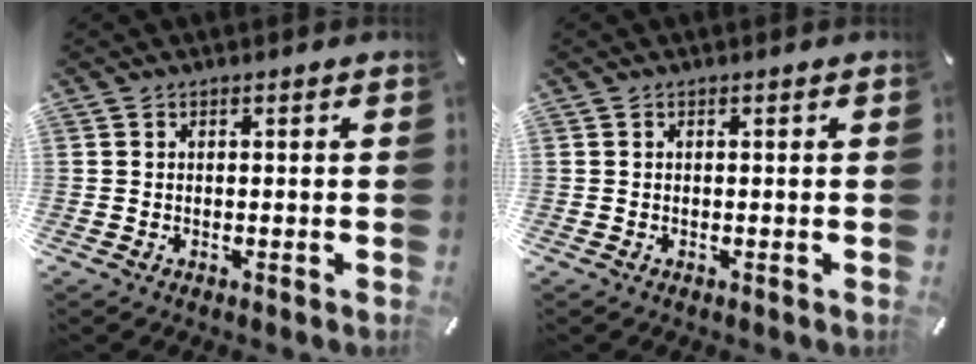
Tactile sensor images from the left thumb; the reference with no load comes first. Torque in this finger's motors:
{"motor_torque": [0.00, 0.00, -0.08, 0.08, 0.00]}